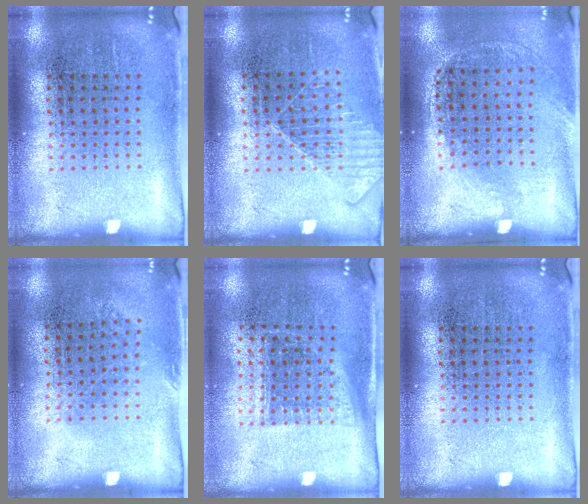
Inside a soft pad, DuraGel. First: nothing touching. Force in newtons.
{"total": 1.3, "press": 1.3, "slide": 0.3}
{"total": 1.3, "press": 0.9, "slide": 0.9}
{"total": 0.8, "press": 0.6, "slide": 0.5}
{"total": 1.1, "press": 0.8, "slide": 0.8}
{"total": 0.0}